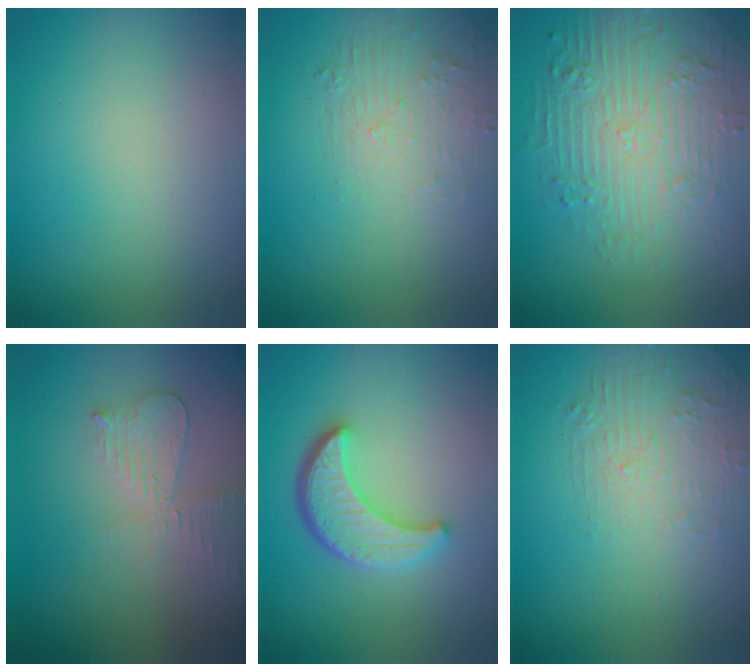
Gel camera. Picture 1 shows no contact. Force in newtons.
{"total": 1.9, "press": 0.8, "slide": 1.7}
{"total": 6.9, "press": 5.3, "slide": 4.4}
{"total": 2.4, "press": 2.4, "slide": 0.5}
{"total": 4.5, "press": 3.8, "slide": 2.5}
{"total": 2.1, "press": 0.9, "slide": 1.9}